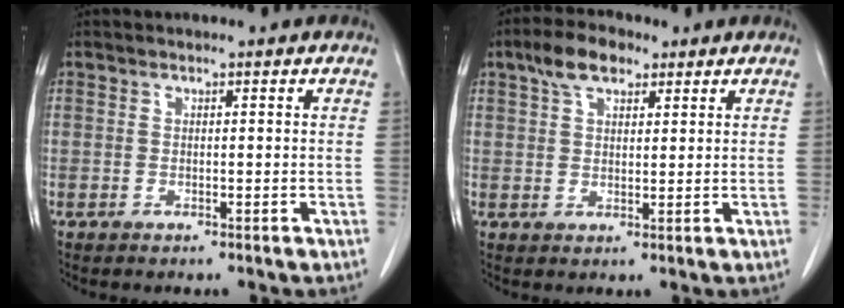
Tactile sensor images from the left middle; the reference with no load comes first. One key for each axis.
{"total": 5.8, "fx": 3.6, "fy": 2.7, "fz": 3.7, "tx": -0.071, "ty": 0.018, "tz": 0.065}